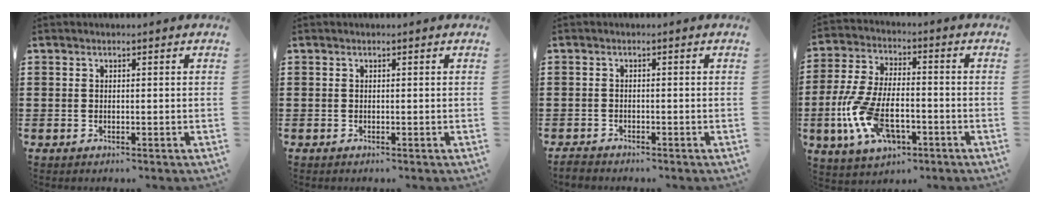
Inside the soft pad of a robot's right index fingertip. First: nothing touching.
{"total": 0.0}
{"total": 1.3, "force": [-1.2, 0.2, 0.1], "torque": [-0.005, 0.001, -0.026]}
{"total": 11.5, "force": [-3.8, 5.7, 9.3], "torque": [-0.221, -0.005, -0.074]}